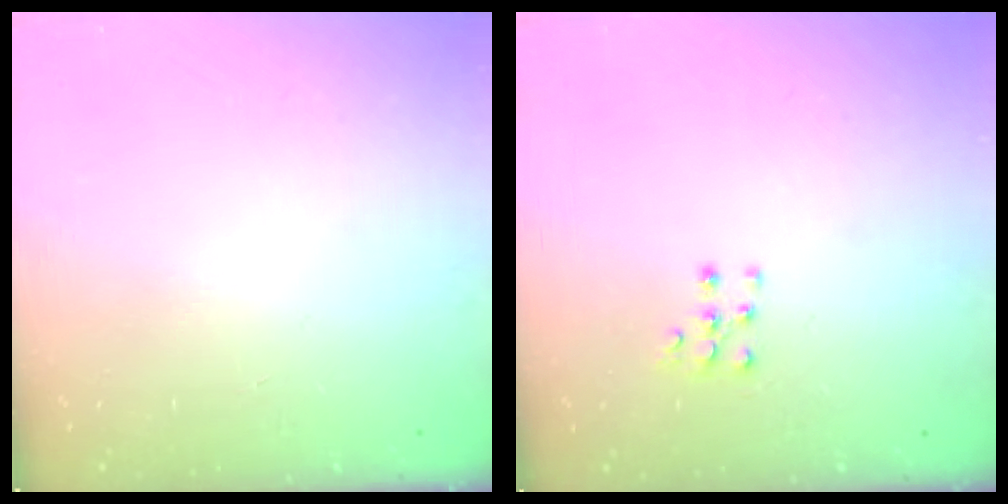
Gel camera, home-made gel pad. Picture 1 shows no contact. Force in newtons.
{"total": 6.1, "press": 6.0, "slide": 0.5}